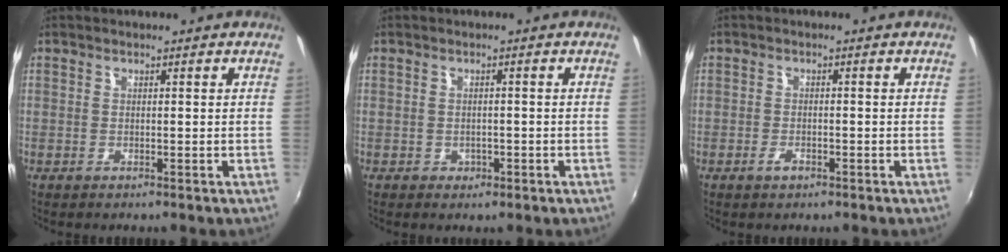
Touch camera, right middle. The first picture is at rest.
{"total": 1.9, "force": [-0.8, 1.6, 0.8], "torque": [-0.014, -0.001, -0.008]}
{"total": 1.7, "force": [-1.1, 0.7, 1.1], "torque": [-0.023, 0.000, -0.021]}